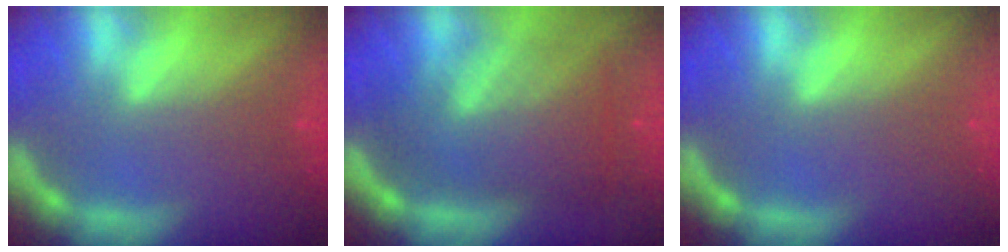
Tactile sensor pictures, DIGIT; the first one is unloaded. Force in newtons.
{"total": 9.0}
{"total": 0.0}